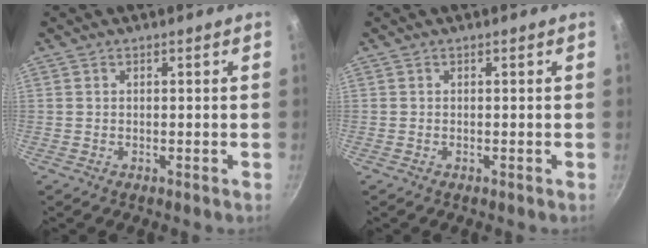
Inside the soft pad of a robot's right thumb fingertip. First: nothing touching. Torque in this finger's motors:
{"motor_torque": [0.26, 0.18, 0.40, 0.13, 0.02]}